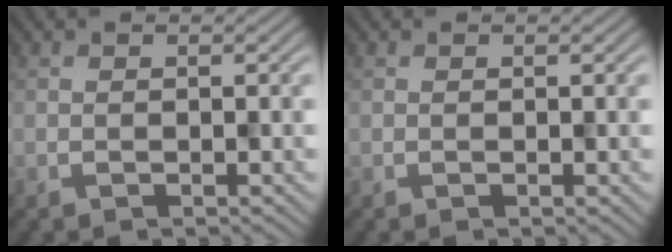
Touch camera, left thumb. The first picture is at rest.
{"total": 0.0}